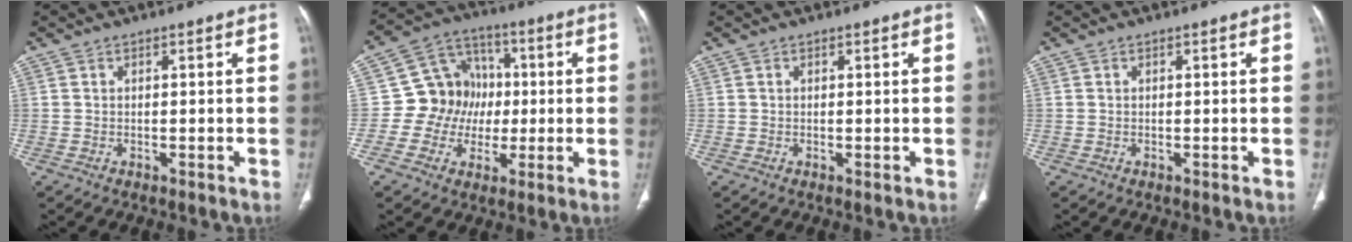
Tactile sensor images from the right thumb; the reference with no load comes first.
{"total": 11.5, "force": [-0.3, 10.6, 4.6], "torque": [-0.024, 0.025, -0.012]}
{"total": 0.0}
{"total": 0.0}